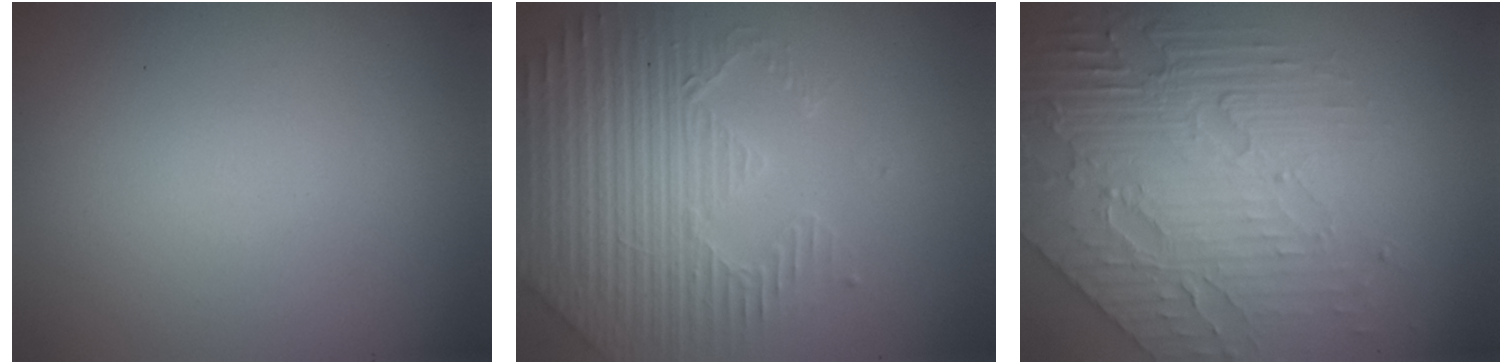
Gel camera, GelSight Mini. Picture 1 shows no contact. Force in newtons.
{"total": 4.5, "press": 4.5, "slide": 0.8}
{"total": 6.9, "press": 5.3, "slide": 4.4}